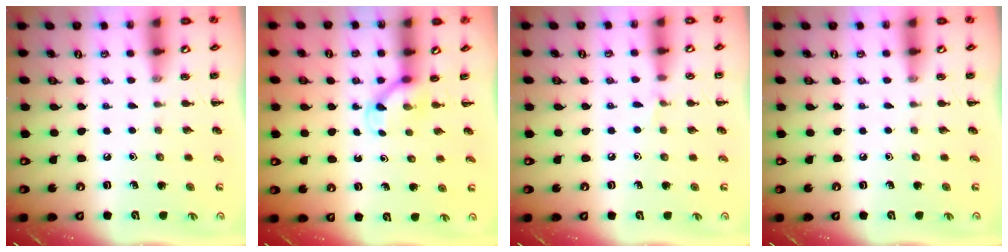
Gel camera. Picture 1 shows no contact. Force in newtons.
{"total": 3.5, "press": 3.3, "slide": 1.2}
{"total": 3.7, "press": 3.6, "slide": 1.1}
{"total": 0.0}